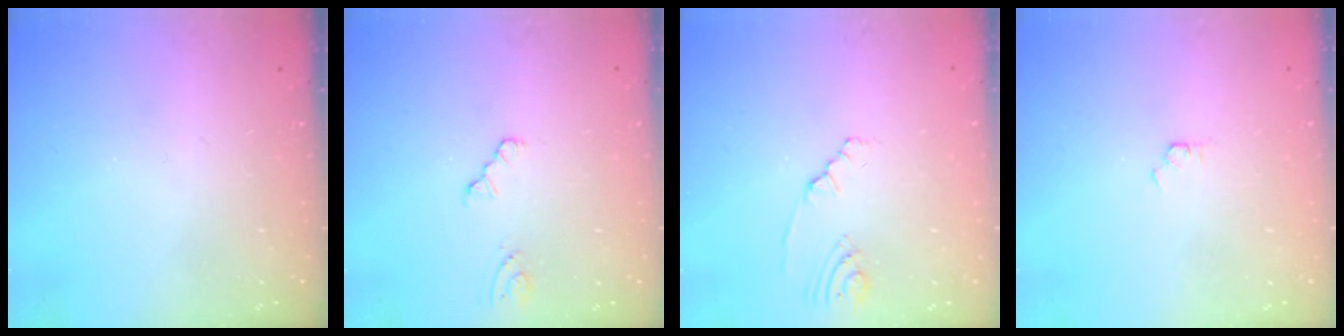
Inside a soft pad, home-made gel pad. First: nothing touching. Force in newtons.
{"total": 1.7, "press": 1.7, "slide": 0.3}
{"total": 2.4, "press": 2.2, "slide": 1.1}
{"total": 1.5, "press": 1.5, "slide": 0.2}